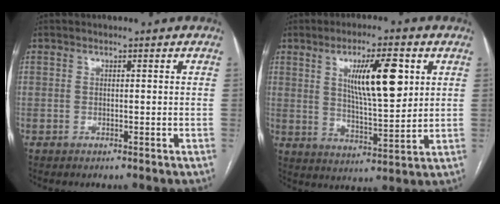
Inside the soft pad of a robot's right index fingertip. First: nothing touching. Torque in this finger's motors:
{"motor_torque": [1.21, 0.93, 0.36, 0.14]}